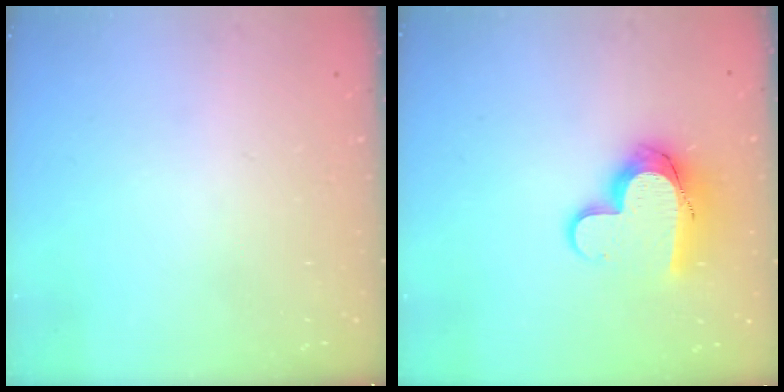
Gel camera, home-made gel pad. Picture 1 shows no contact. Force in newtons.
{"total": 12.4, "press": 12.4, "slide": 0.6}